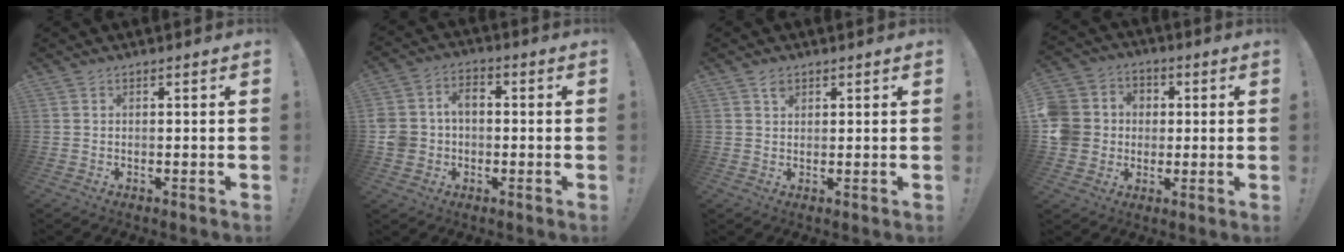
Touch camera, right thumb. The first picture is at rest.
{"total": 8.2, "force": [-0.8, 7.2, 3.8], "torque": [-0.079, 0.011, -0.013]}
{"total": 2.2, "force": [1.4, 1.3, 1.0], "torque": [-0.003, -0.009, 0.023]}
{"total": 11.1, "force": [-0.8, 10.4, 3.8], "torque": [-0.062, 0.016, -0.008]}